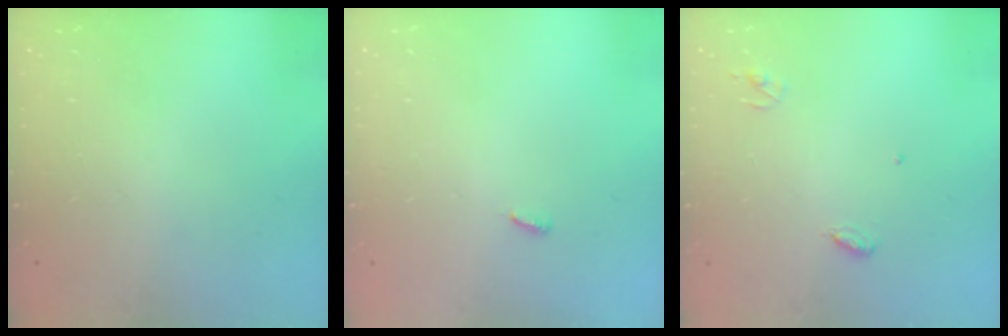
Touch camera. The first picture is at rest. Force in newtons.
{"total": 2.6, "press": 2.6, "slide": 0.2}
{"total": 3.6, "press": 3.6, "slide": 0.3}